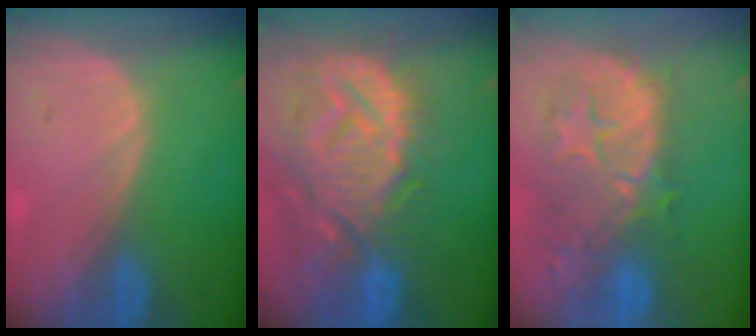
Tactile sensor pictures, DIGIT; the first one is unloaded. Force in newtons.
{"total": 14.4, "press": 12.4, "slide": 7.3}
{"total": 11.0, "press": 10.2, "slide": 4.0}